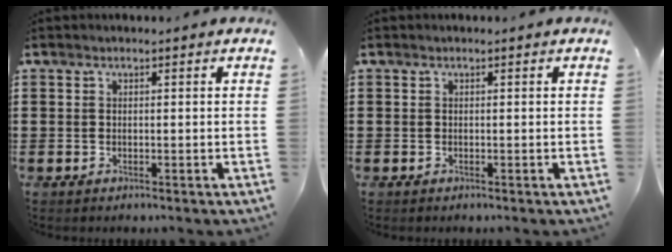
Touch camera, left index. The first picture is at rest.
{"total": 0.0}